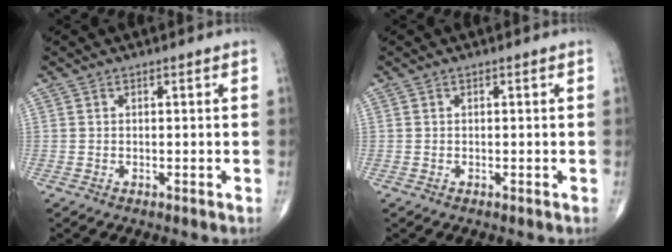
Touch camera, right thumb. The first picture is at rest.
{"total": 0.0}